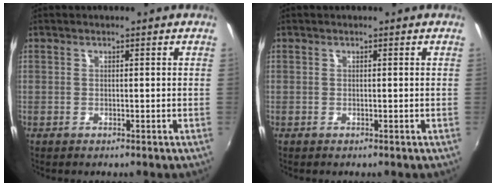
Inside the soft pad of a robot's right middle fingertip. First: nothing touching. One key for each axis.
{"total": 0.0}